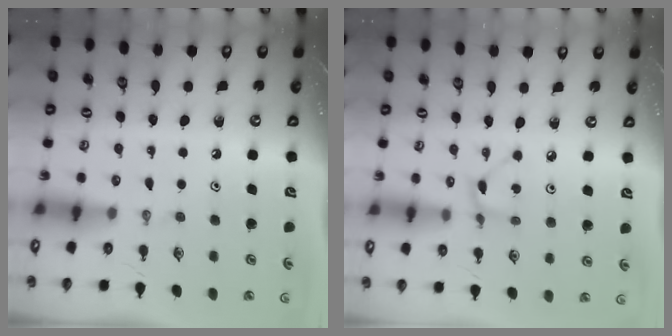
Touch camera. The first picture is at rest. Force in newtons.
{"total": 1.8, "press": 1.8, "slide": 0.1}